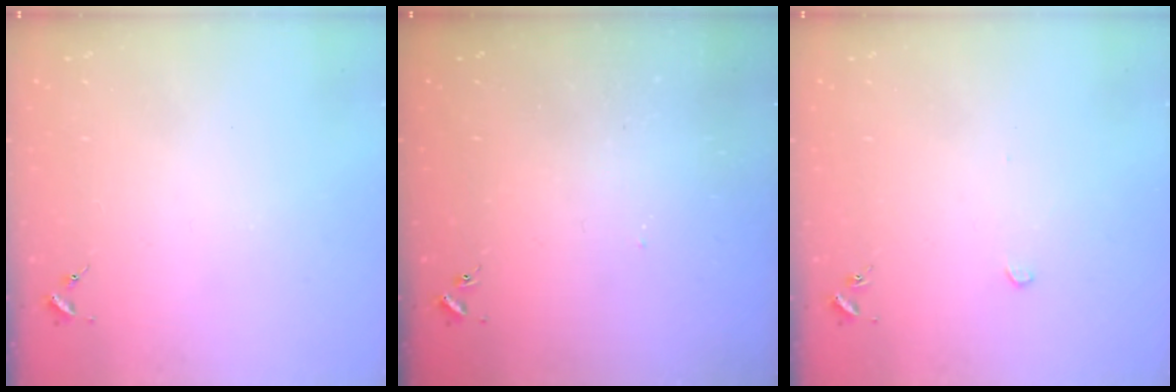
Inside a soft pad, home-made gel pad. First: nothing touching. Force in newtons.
{"total": 2.9, "press": 2.9, "slide": 0.2}
{"total": 3.0, "press": 2.9, "slide": 0.4}